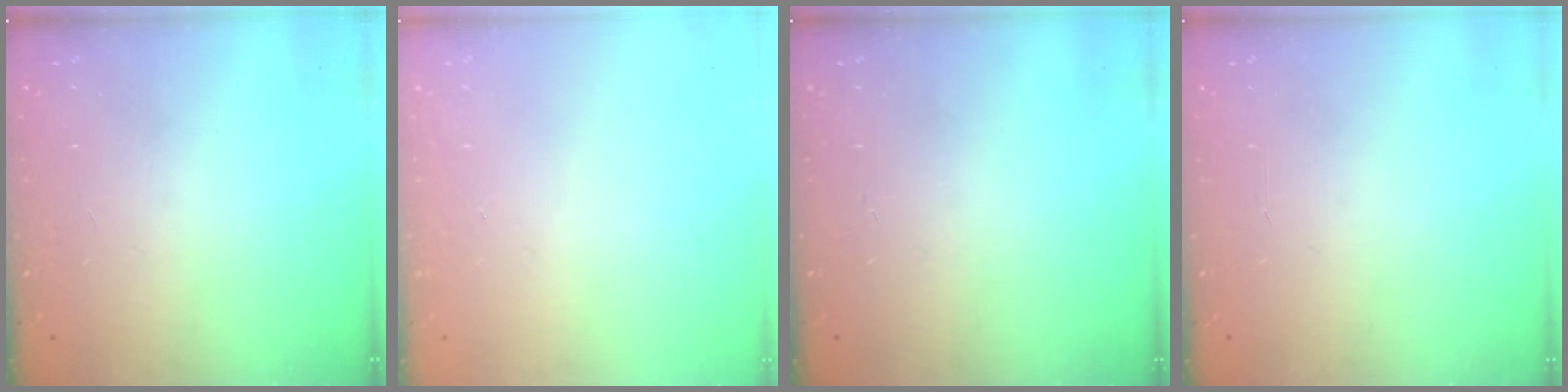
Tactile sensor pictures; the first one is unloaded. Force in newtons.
{"total": 0.0}
{"total": 0.0}
{"total": 0.0}